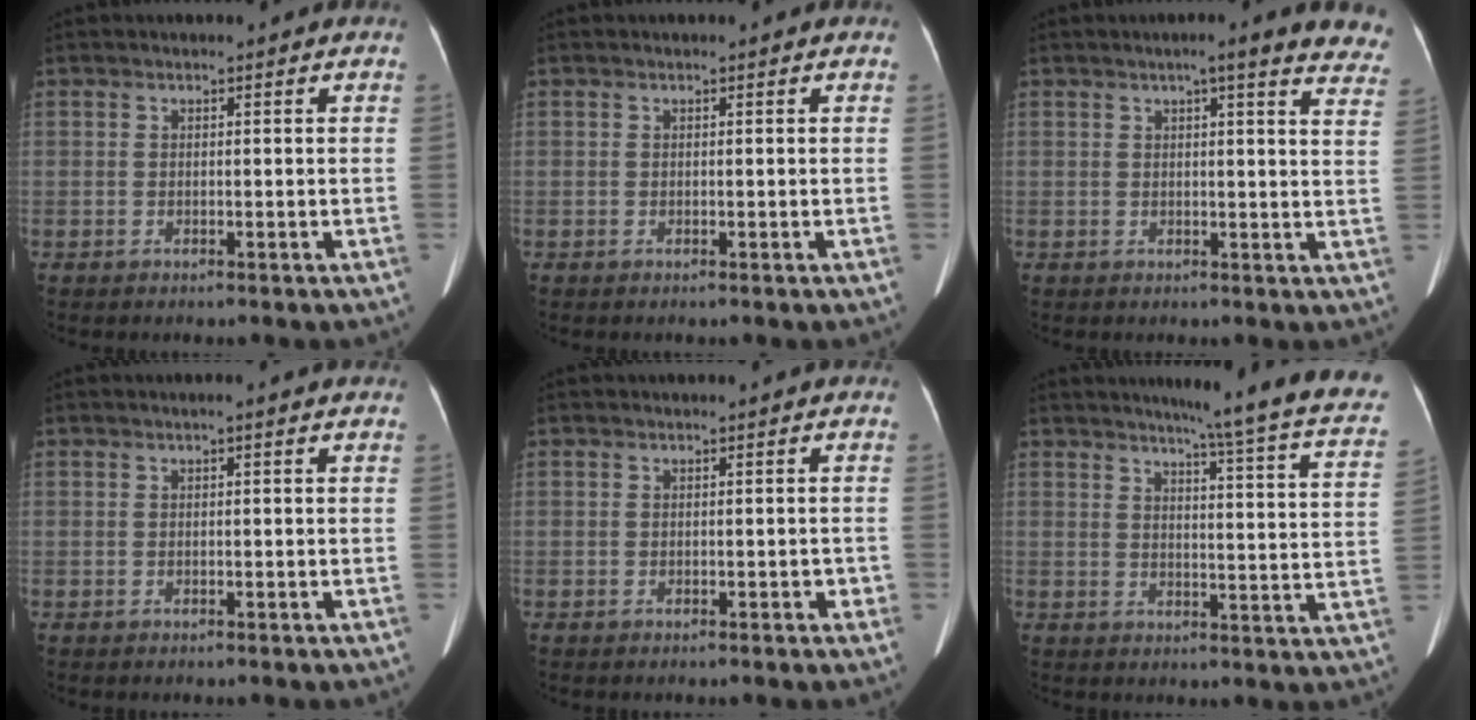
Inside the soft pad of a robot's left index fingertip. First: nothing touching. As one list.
[{"total": 0.0}, {"total": 13.6, "force": [11.3, 1.6, 7.3], "torque": [-0.067, -0.002, 0.114]}, {"total": 0.5, "force": [0.3, -0.1, 0.4], "torque": [-0.013, 0.004, 0.008]}, {"total": 0.8, "force": [-0.1, 0.6, 0.5], "torque": [0.000, 0.004, -0.003]}, {"total": 18.9, "force": [16.2, -0.4, 9.7], "torque": [-0.124, -0.063, 0.177]}]